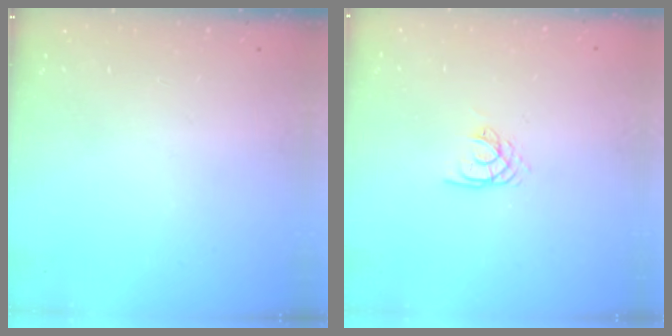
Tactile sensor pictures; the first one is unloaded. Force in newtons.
{"total": 2.2, "press": 2.2, "slide": 0.2}